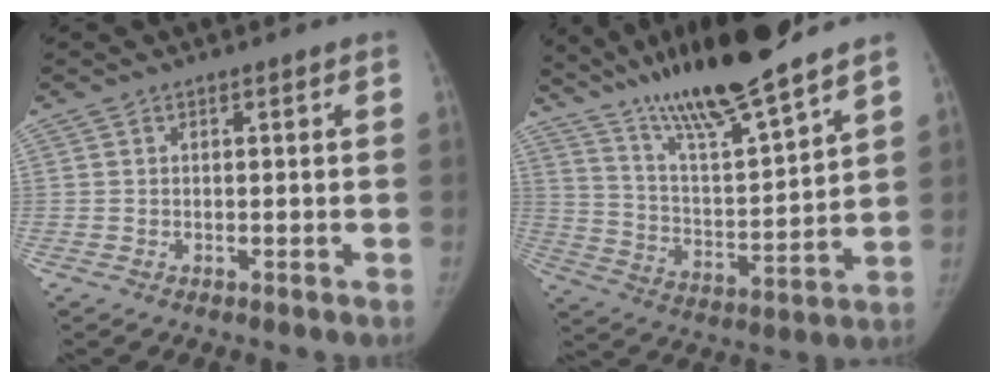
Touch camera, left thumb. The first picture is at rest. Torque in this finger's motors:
{"motor_torque": [0.80, -0.38, 1.41, -1.36, 0.31]}